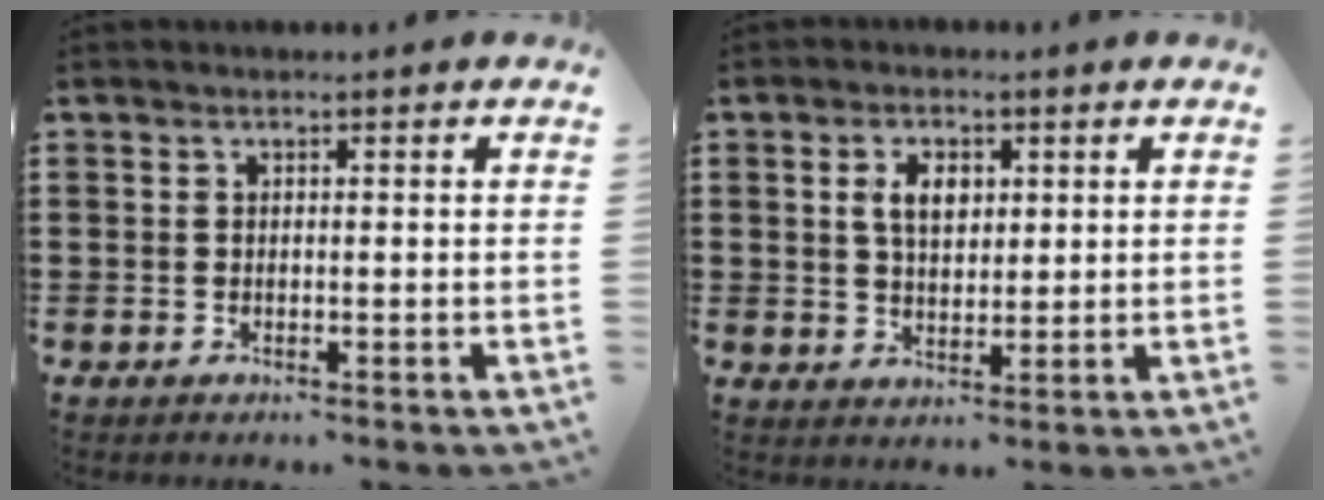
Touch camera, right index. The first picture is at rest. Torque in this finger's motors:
{"motor_torque": [0.90, 0.74, 0.44, 0.11]}